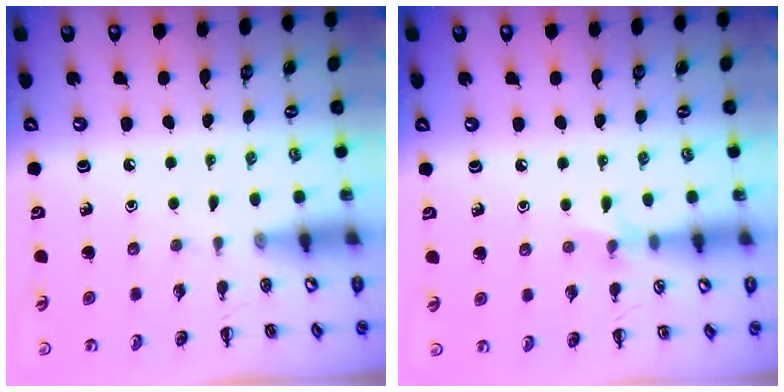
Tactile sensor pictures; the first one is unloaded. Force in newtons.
{"total": 5.2, "press": 5.0, "slide": 1.4}